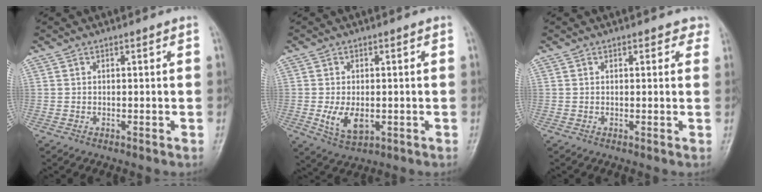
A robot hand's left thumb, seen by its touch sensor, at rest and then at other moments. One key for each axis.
{"total": 6.2, "fx": -1.1, "fy": 3.7, "fz": 4.9, "tx": -0.085, "ty": -0.011, "tz": -0.013}
{"total": 2.0, "fx": 1.3, "fy": 1.3, "fz": 0.8, "tx": 0.017, "ty": -0.002, "tz": 0.007}